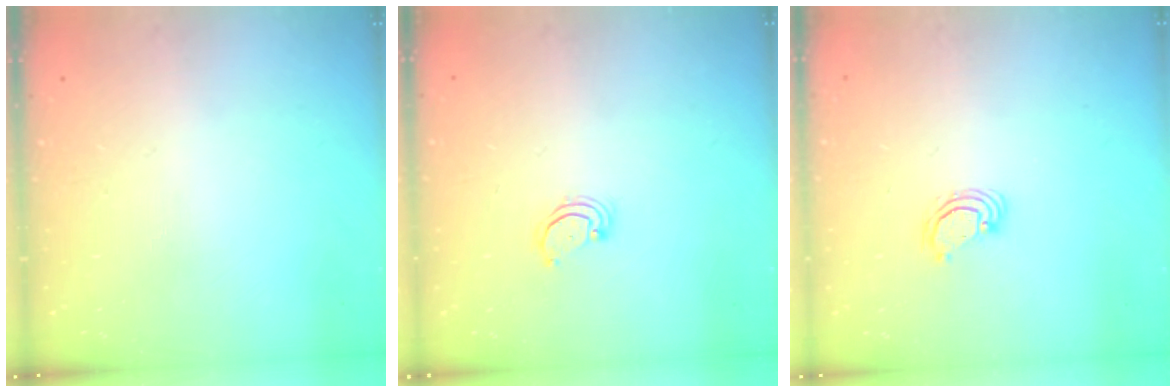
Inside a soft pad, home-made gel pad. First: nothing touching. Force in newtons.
{"total": 2.3, "press": 2.2, "slide": 0.2}
{"total": 3.8, "press": 3.8, "slide": 0.4}